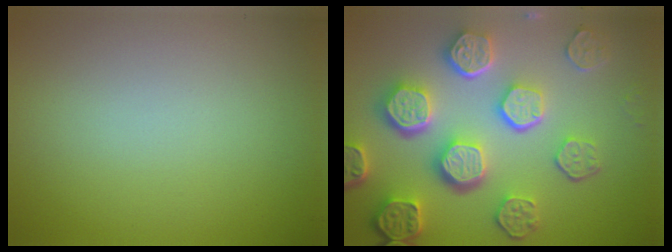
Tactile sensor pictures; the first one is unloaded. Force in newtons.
{"total": 8.5, "press": 6.2, "slide": 5.8}